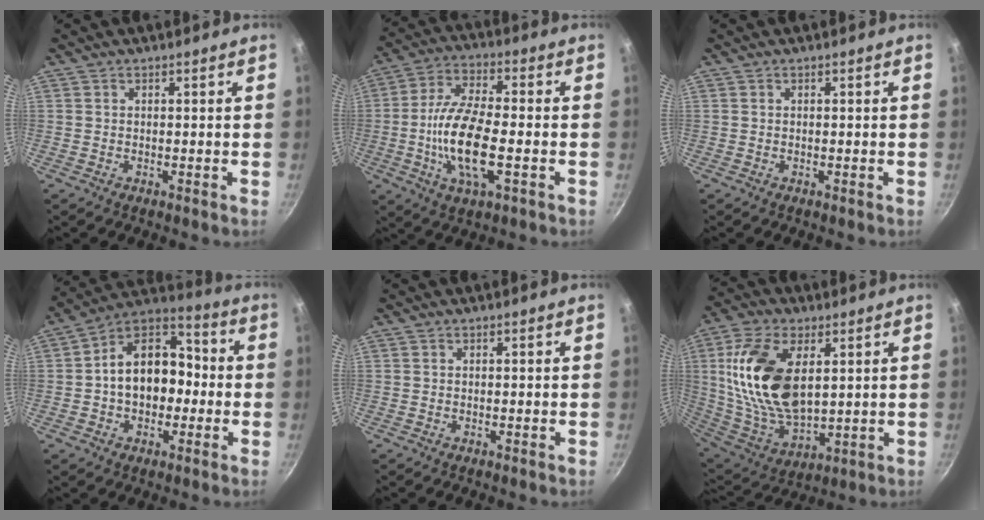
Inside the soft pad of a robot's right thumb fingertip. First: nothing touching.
{"total": 14.6, "force": [-2.7, 5.5, 13.2], "torque": [-0.264, 0.013, -0.052]}
{"total": 0.0}
{"total": 15.5, "force": [-0.7, 10.5, 11.5], "torque": [-0.147, 0.044, -0.022]}
{"total": 0.0}
{"total": 20.3, "force": [4.3, 10.8, 16.7], "torque": [-0.327, -0.019, 0.089]}